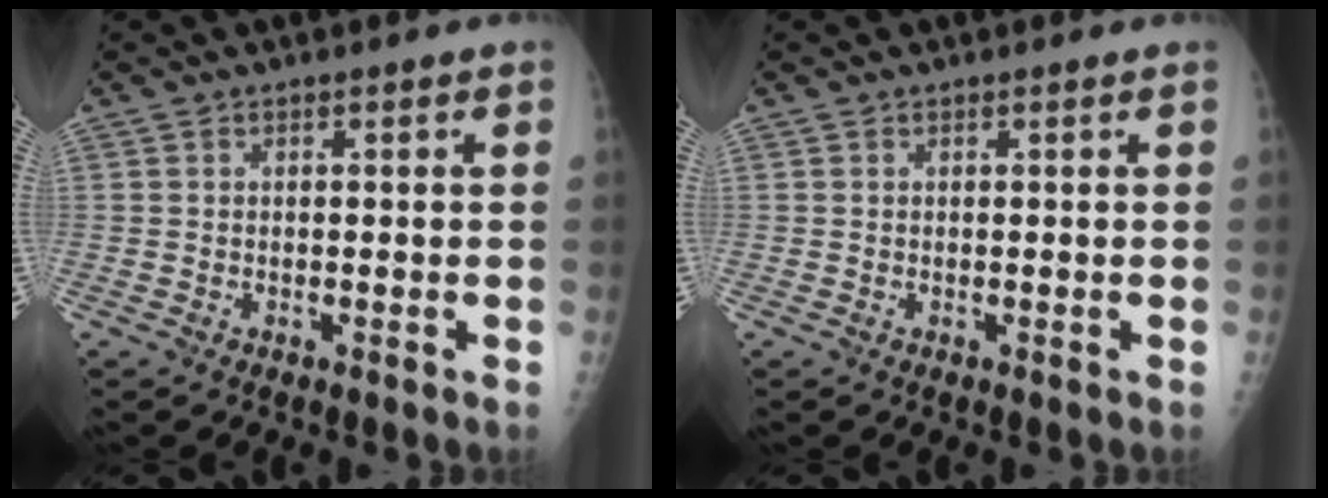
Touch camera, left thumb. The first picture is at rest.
{"total": 0.0}